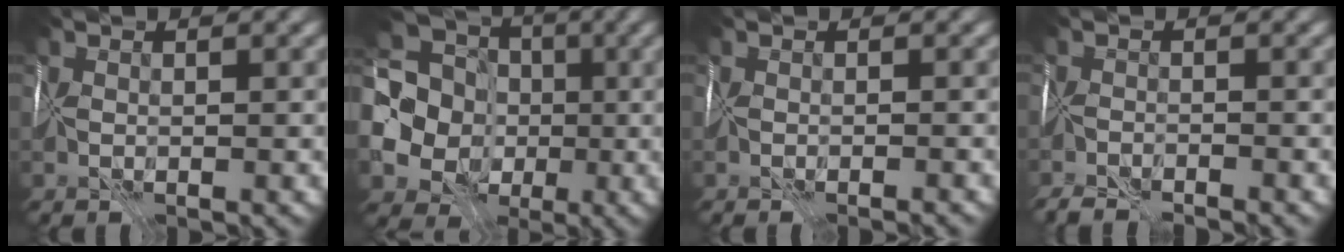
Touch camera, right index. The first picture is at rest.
{"total": 17.7, "force": [-0.5, 16.4, 6.6], "torque": [-0.185, 0.004, -0.045]}
{"total": 1.9, "force": [-1.8, 0.1, 0.5], "torque": [-0.004, 0.001, -0.017]}
{"total": 5.4, "force": [-5.1, 1.0, 1.2], "torque": [-0.015, -0.012, -0.073]}